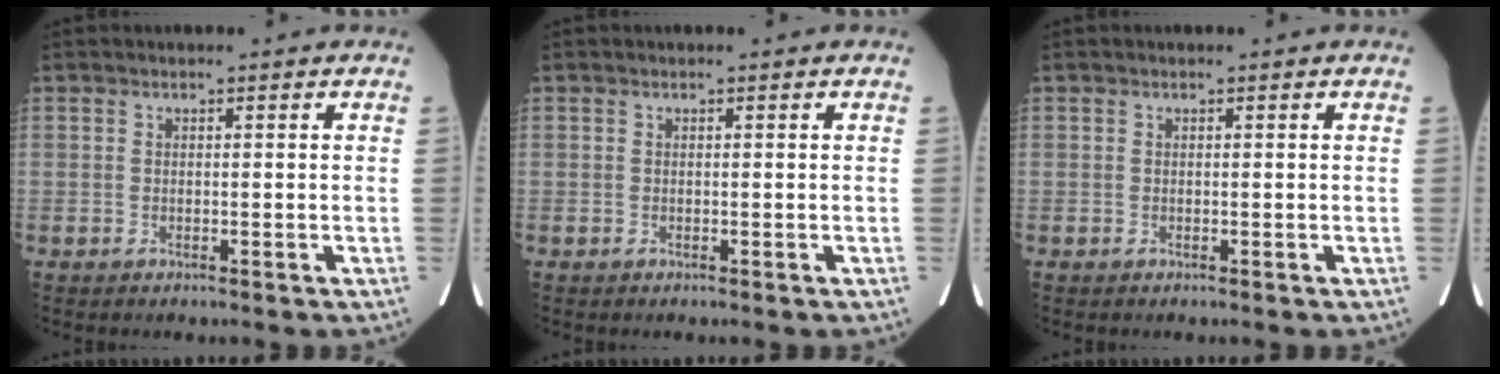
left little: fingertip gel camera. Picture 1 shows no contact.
{"total": 0.0}
{"total": 0.0}